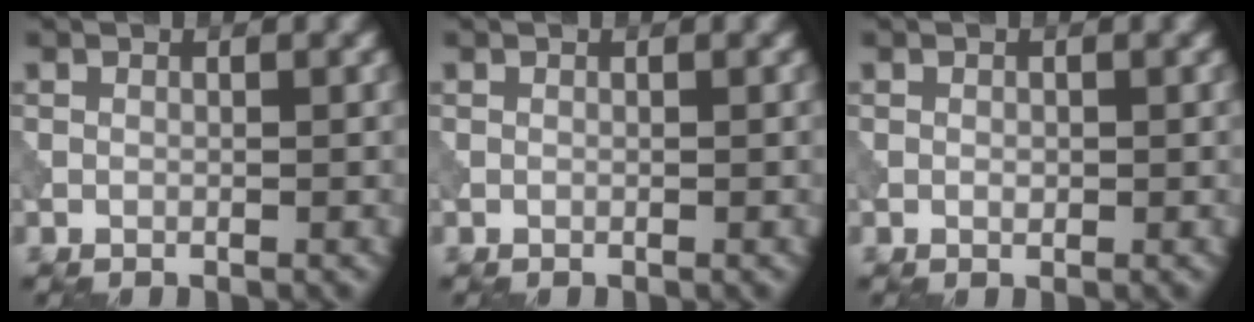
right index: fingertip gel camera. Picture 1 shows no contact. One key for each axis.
{"total": 0.0}
{"total": 0.5, "fx": 0.0, "fy": 0.4, "fz": 0.4, "tx": -0.004, "ty": -0.001, "tz": 0.000}